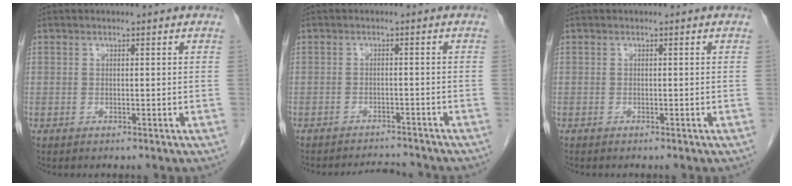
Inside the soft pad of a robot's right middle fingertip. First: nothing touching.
{"total": 4.6, "force": [-4.6, 0.3, 0.2], "torque": [-0.003, -0.003, -0.068]}
{"total": 0.0}